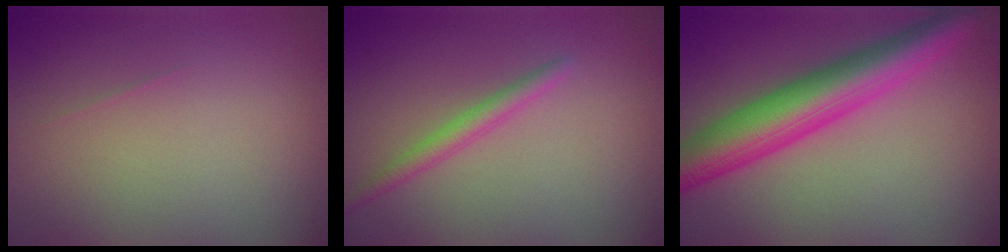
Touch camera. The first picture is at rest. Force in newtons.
{"total": 1.8, "press": 1.8, "slide": 0.1}
{"total": 7.5, "press": 7.5, "slide": 0.1}